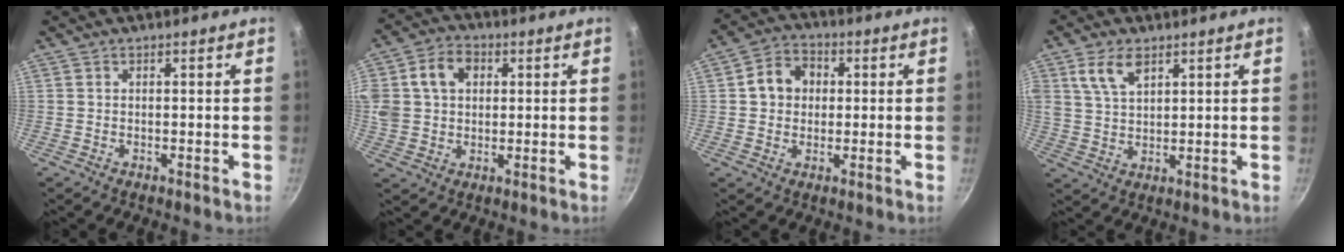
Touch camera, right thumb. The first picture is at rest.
{"total": 13.6, "force": [3.6, 10.7, 7.6], "torque": [-0.150, 0.021, 0.057]}
{"total": 7.8, "force": [1.2, 6.6, 4.0], "torque": [-0.037, 0.014, 0.007]}
{"total": 7.0, "force": [3.6, 3.8, 4.5], "torque": [-0.080, -0.011, 0.073]}